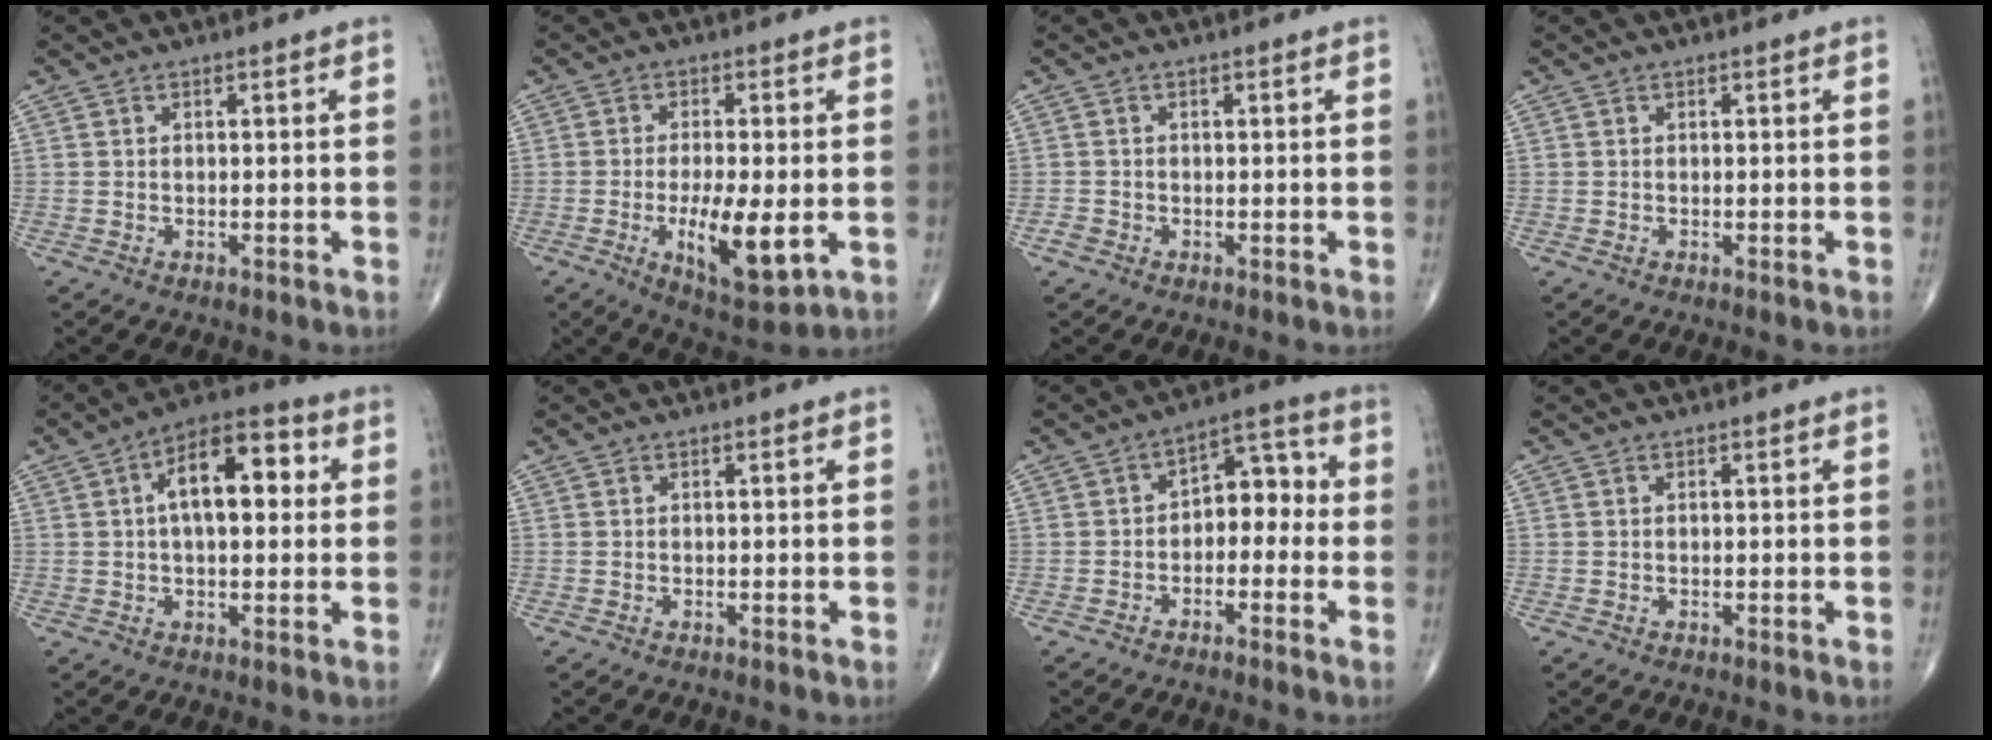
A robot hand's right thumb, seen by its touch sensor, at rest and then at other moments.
{"total": 11.3, "force": [-2.5, 3.8, 10.4], "torque": [-0.167, -0.020, -0.033]}
{"total": 1.1, "force": [-0.6, 0.9, 0.2], "torque": [-0.001, 0.002, -0.014]}
{"total": 0.0}
{"total": 12.6, "force": [2.4, 6.2, 10.6], "torque": [-0.152, 0.025, 0.030]}
{"total": 0.0}
{"total": 7.6, "force": [-1.4, 5.1, 5.6], "torque": [-0.048, 0.043, -0.036]}
{"total": 0.0}